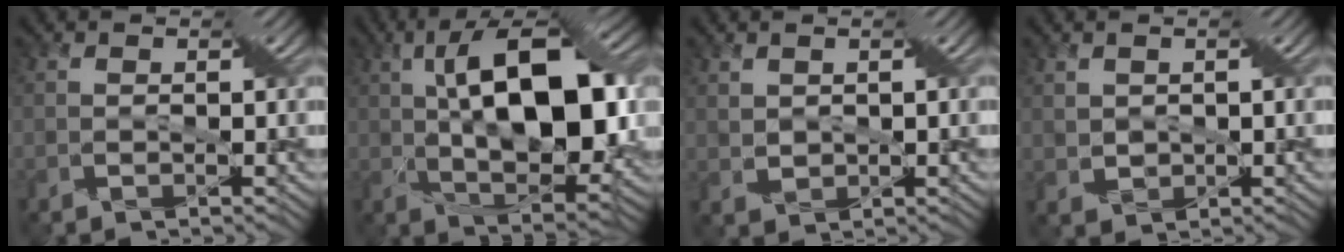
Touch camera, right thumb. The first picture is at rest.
{"total": 12.9, "force": [2.5, 4.9, 11.7], "torque": [-0.200, 0.012, 0.047]}
{"total": 1.6, "force": [1.2, 0.8, 0.6], "torque": [-0.038, -0.005, 0.033]}
{"total": 1.5, "force": [0.9, 1.1, 0.5], "torque": [-0.039, -0.008, 0.023]}